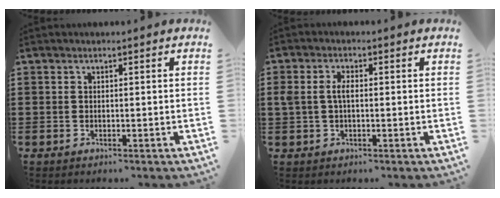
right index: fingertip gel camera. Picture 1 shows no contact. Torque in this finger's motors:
{"motor_torque": [0.29, -0.15, 0.13, 0.11]}